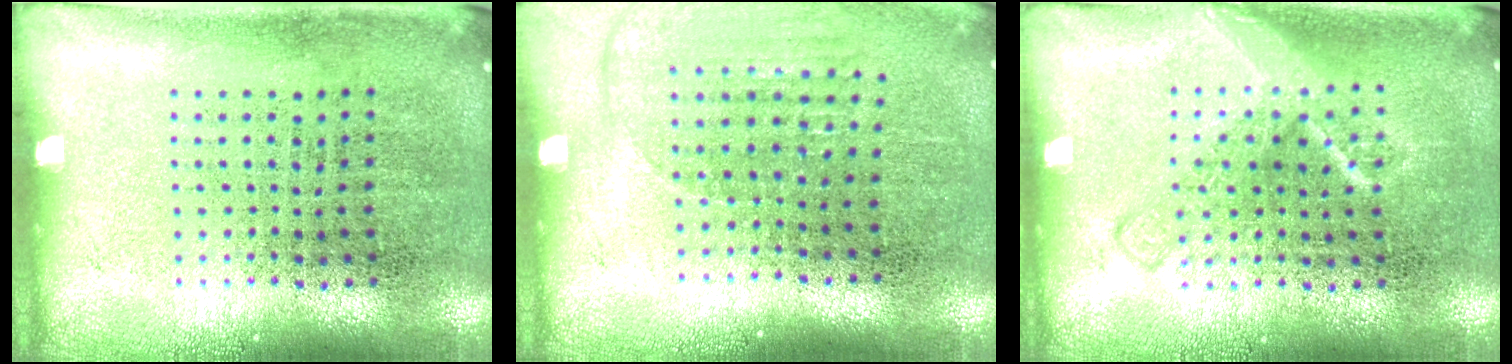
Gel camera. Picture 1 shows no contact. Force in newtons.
{"total": 1.1, "press": 1.1, "slide": 0.4}
{"total": 2.2, "press": 2.2, "slide": 0.3}